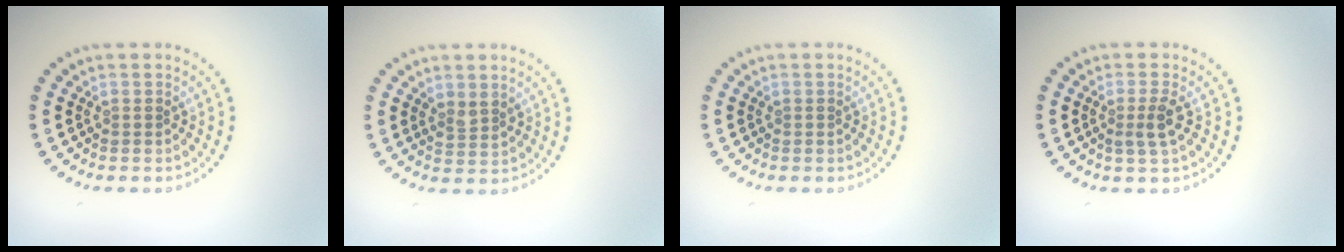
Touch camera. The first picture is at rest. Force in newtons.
{"total": 1.3, "press": 1.1, "slide": 0.7}
{"total": 0.0}
{"total": 1.9, "press": 1.5, "slide": 1.1}